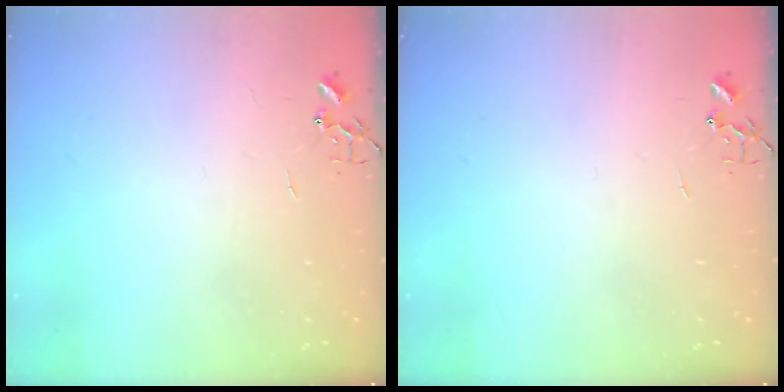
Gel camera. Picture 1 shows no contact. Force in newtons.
{"total": 0.0}